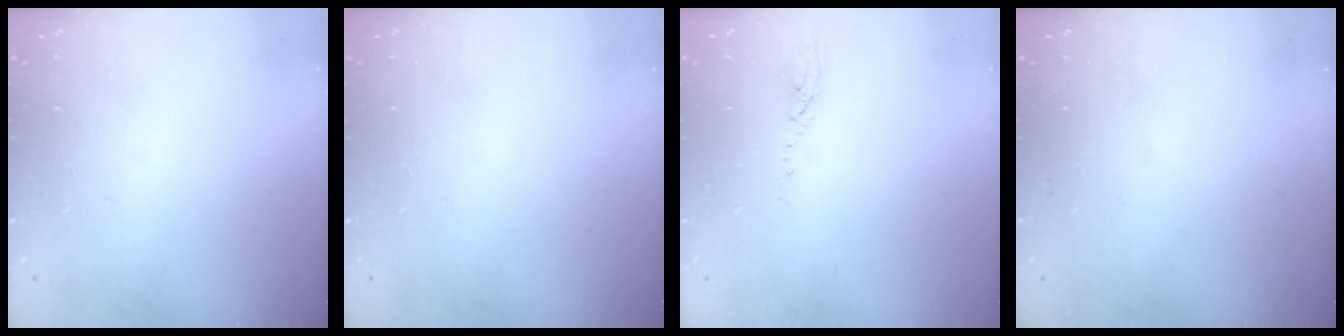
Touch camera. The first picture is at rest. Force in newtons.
{"total": 0.0}
{"total": 3.2, "press": 3.2, "slide": 0.3}
{"total": 0.0}